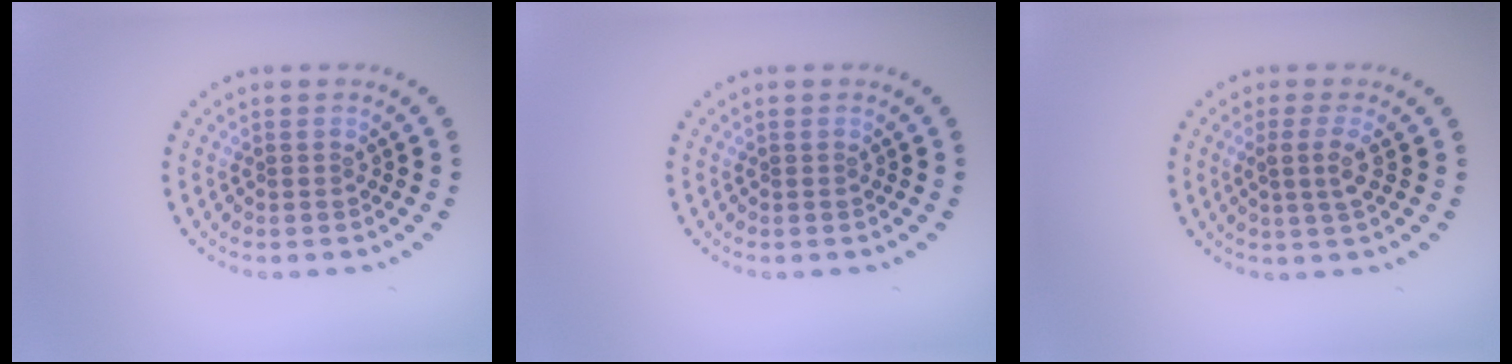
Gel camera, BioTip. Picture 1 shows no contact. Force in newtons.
{"total": 0.0}
{"total": 2.1, "press": 1.6, "slide": 1.3}